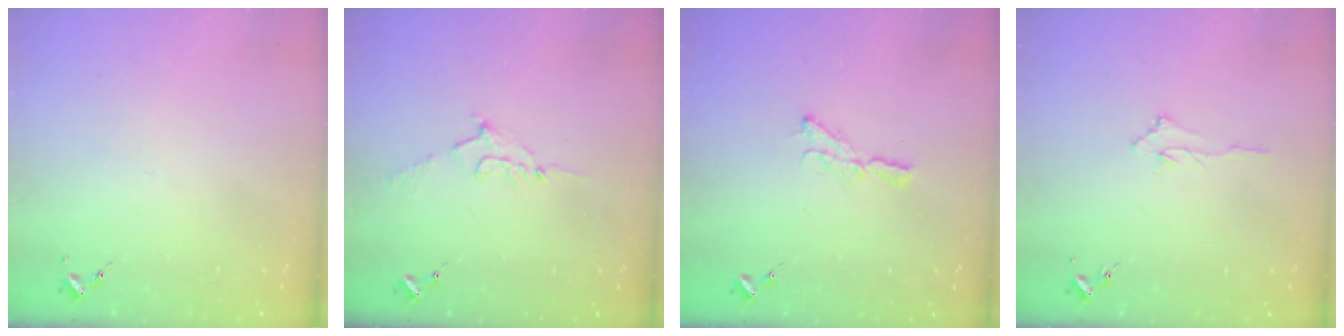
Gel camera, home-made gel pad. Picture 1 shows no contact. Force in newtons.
{"total": 7.9, "press": 7.9, "slide": 1.0}
{"total": 6.3, "press": 6.3, "slide": 0.3}
{"total": 2.9, "press": 2.9, "slide": 0.4}